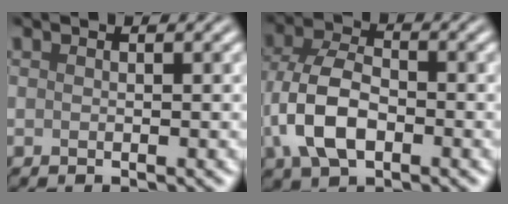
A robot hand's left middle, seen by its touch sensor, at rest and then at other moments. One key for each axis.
{"total": 6.7, "fx": -2.0, "fy": 3.9, "fz": 5.1, "tx": -0.115, "ty": 0.003, "tz": -0.045}